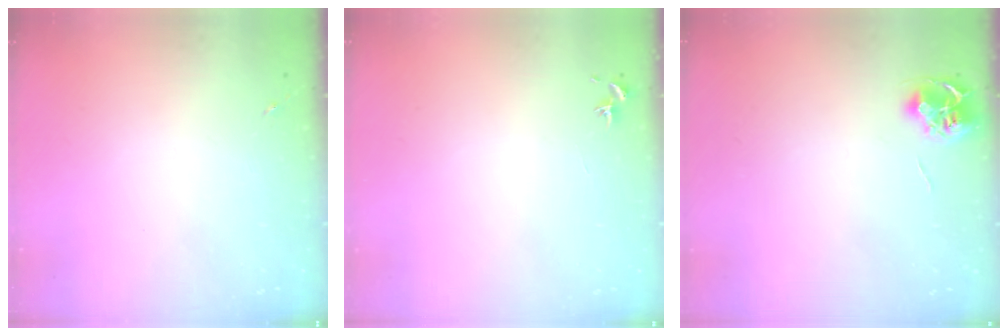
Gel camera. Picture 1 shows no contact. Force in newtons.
{"total": 0.7, "press": 0.7, "slide": 0.3}
{"total": 7.1, "press": 7.1, "slide": 0.4}